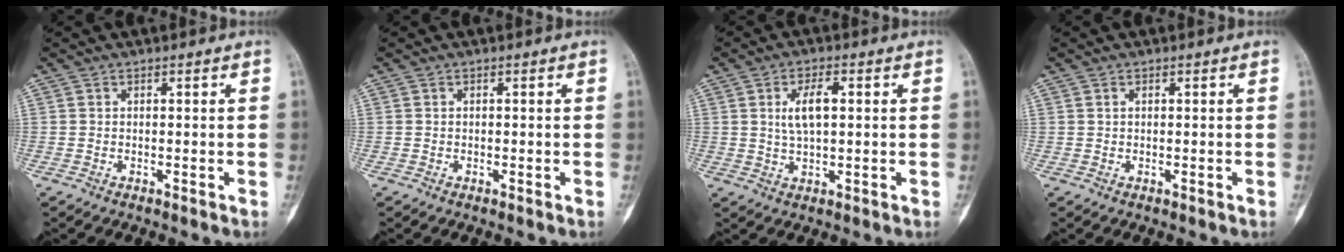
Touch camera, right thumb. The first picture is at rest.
{"total": 0.0}
{"total": 5.9, "force": [1.2, 2.4, 5.2], "torque": [-0.099, 0.000, 0.023]}
{"total": 0.6, "force": [0.3, 0.4, 0.4], "torque": [-0.006, 0.001, 0.006]}